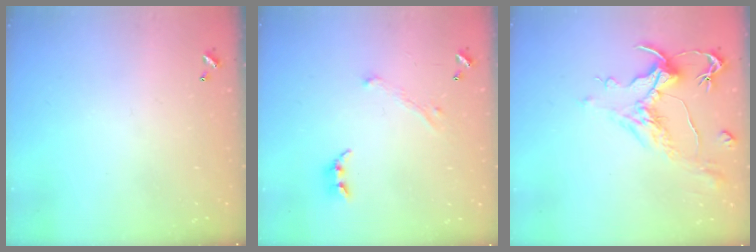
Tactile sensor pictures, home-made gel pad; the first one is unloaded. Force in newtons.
{"total": 2.3, "press": 2.2, "slide": 0.6}
{"total": 1.6, "press": 0.7, "slide": 1.4}